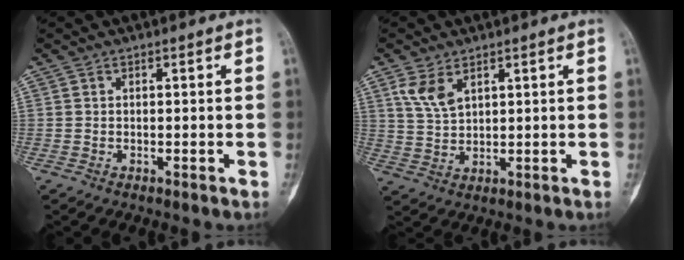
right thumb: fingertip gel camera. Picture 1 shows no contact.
{"total": 5.3, "force": [2.7, 2.9, 3.5], "torque": [-0.062, -0.007, 0.062]}